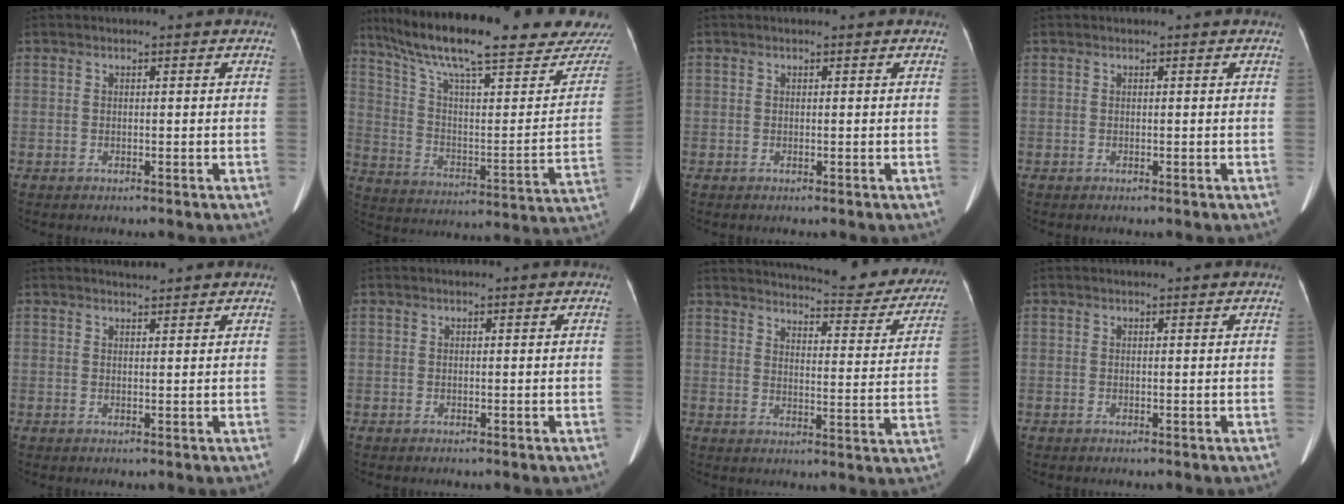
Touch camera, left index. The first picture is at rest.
{"total": 28.3, "force": [23.8, 2.7, 15.1], "torque": [-0.250, -0.043, 0.338]}
{"total": 0.0}
{"total": 0.0}
{"total": 1.6, "force": [1.6, -0.1, 0.1], "torque": [-0.007, 0.007, 0.031]}
{"total": 0.0}
{"total": 22.7, "force": [20.9, 4.3, 7.8], "torque": [-0.096, -0.062, 0.241]}
{"total": 0.7, "force": [0.7, 0.0, 0.2], "torque": [-0.008, 0.002, 0.012]}